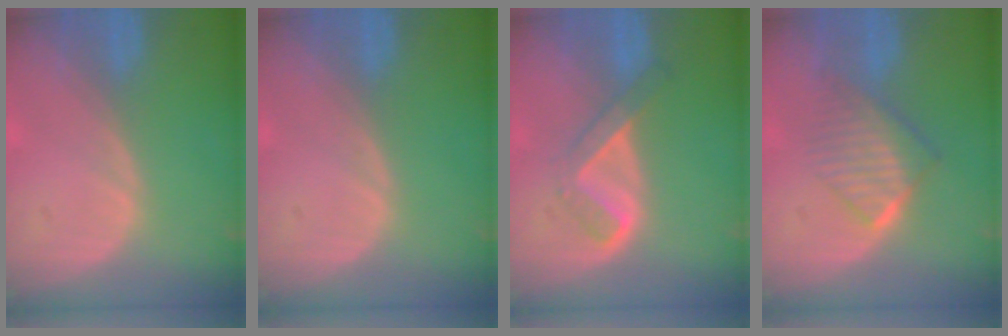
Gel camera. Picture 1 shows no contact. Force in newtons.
{"total": 0.0}
{"total": 5.3, "press": 4.5, "slide": 2.9}
{"total": 6.4, "press": 5.7, "slide": 2.9}